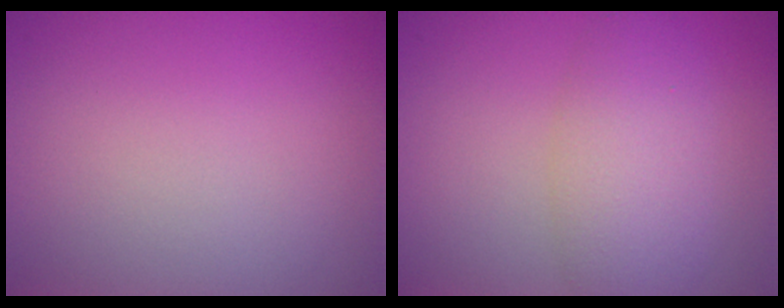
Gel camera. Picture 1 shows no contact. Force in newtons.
{"total": 4.6, "press": 4.6, "slide": 0.2}